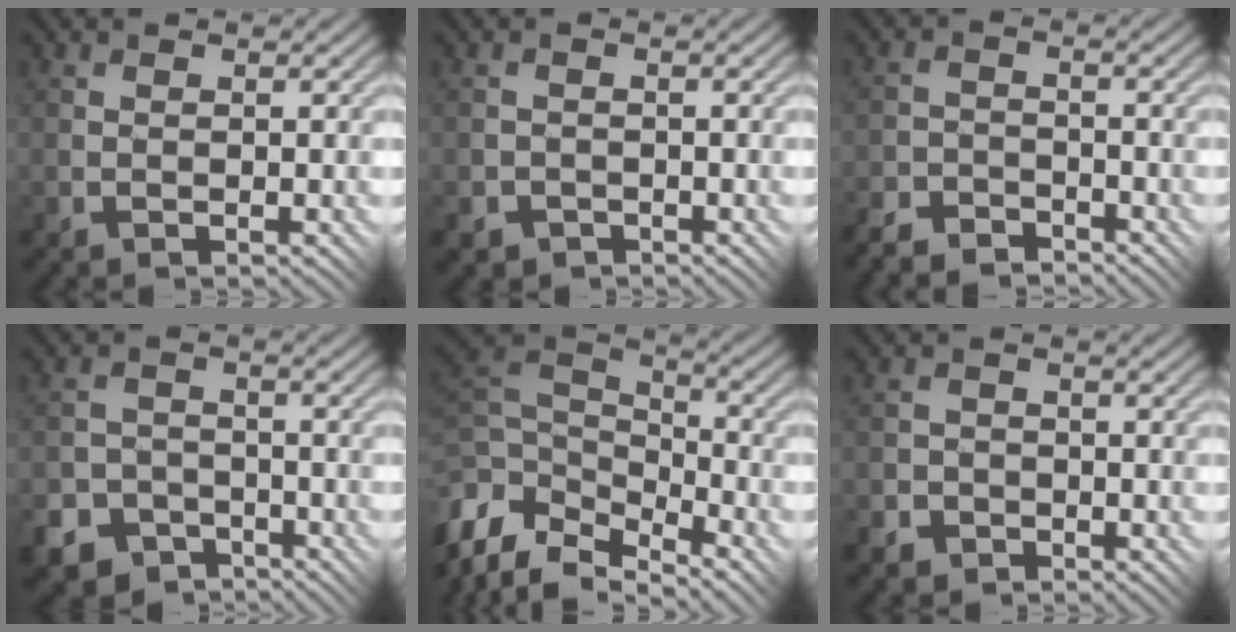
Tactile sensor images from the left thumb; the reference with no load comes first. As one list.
[{"total": 2.3, "force": [-1.5, 1.7, -0.1], "torque": [0.007, 0.008, -0.028]}, {"total": 4.6, "force": [-4.3, 1.3, 0.9], "torque": [-0.014, 0.002, -0.088]}, {"total": 8.6, "force": [-6.1, 6.0, 1.3], "torque": [-0.033, -0.020, -0.109]}, {"total": 12.3, "force": [-6.4, 7.2, 7.7], "torque": [-0.214, -0.005, -0.103]}, {"total": 3.8, "force": [-2.5, 2.9, 0.4], "torque": [0.009, -0.001, -0.053]}]